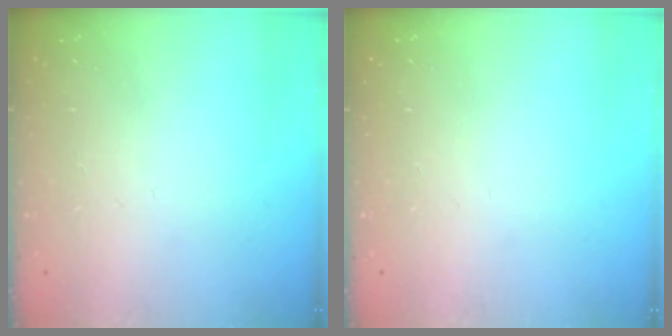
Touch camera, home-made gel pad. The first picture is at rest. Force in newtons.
{"total": 0.0}